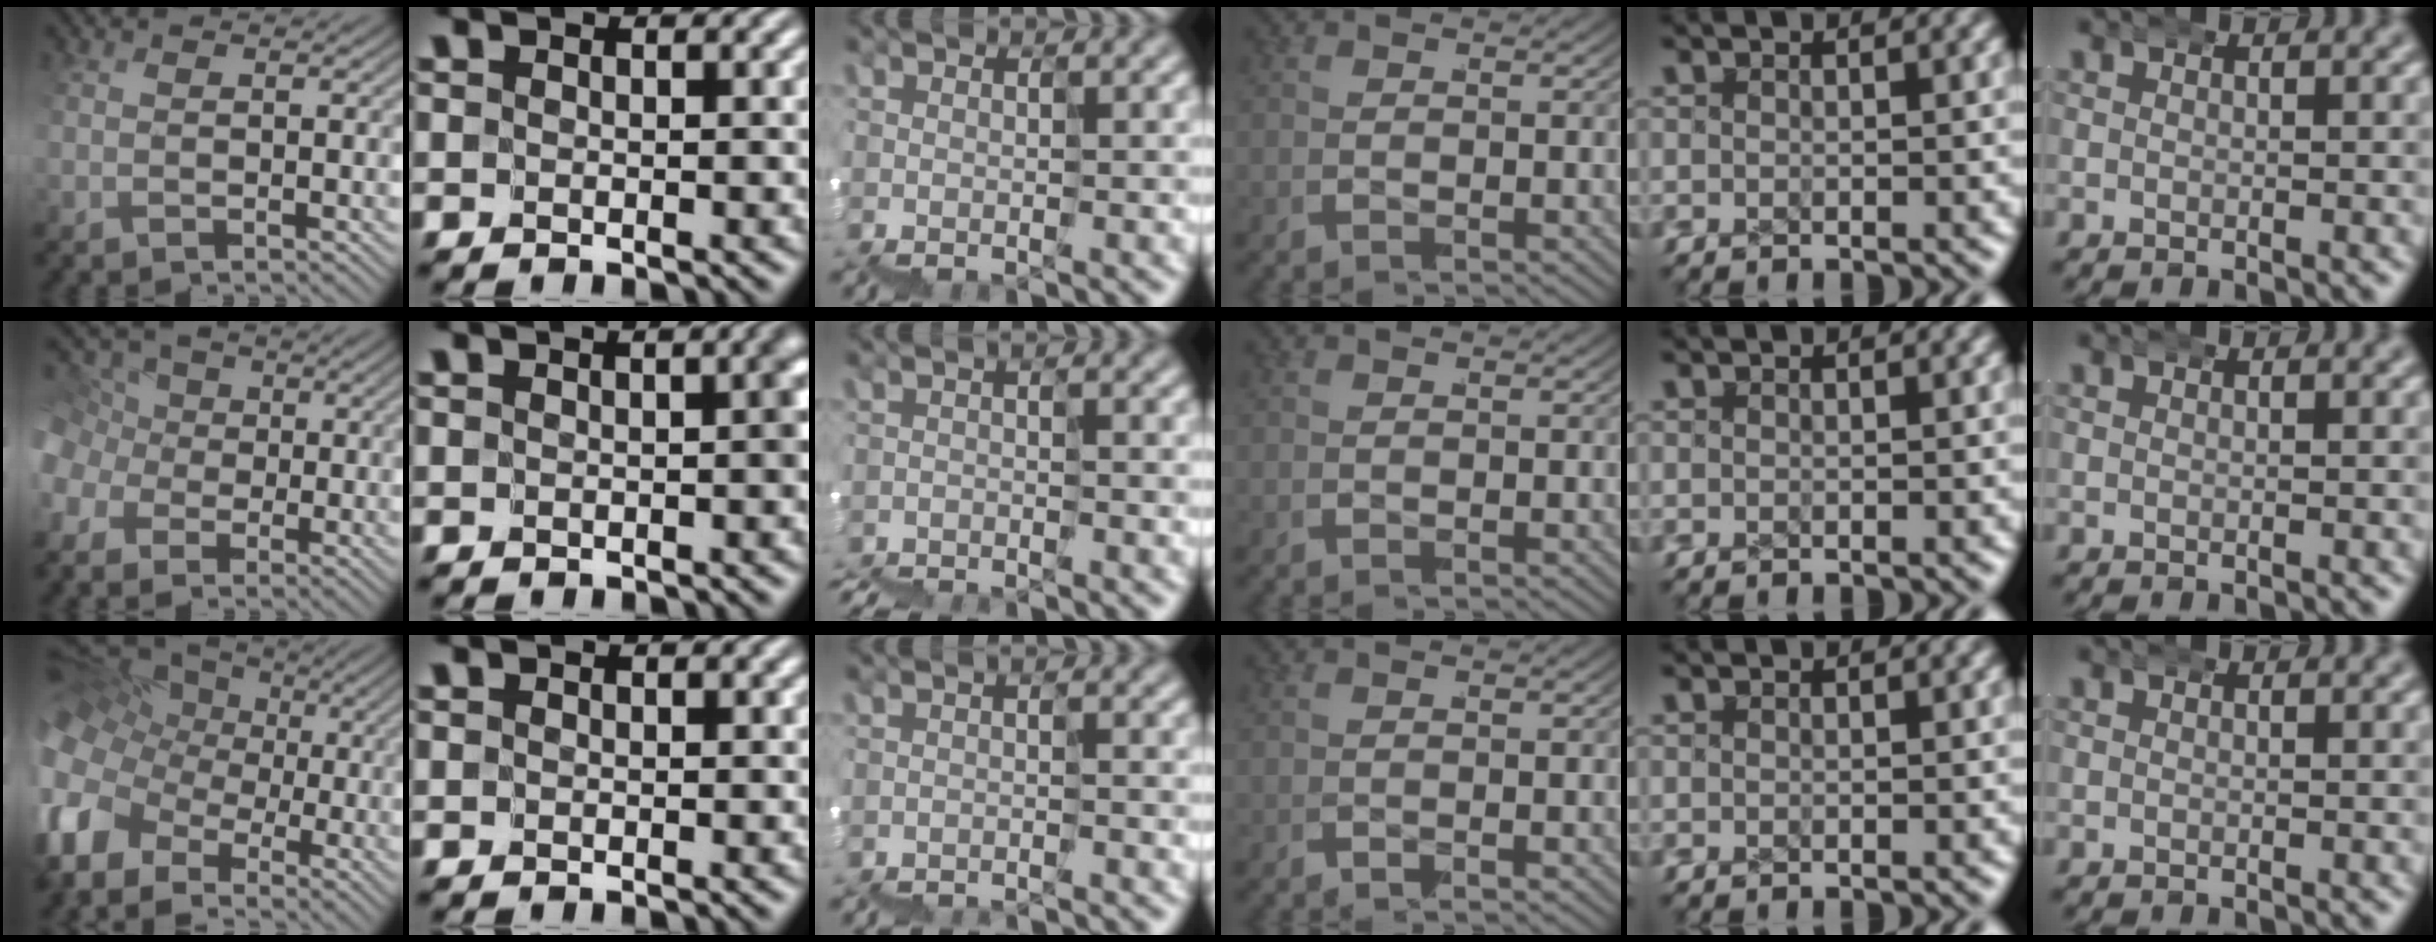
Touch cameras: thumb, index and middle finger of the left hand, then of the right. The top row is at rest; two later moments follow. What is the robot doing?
{"motion": "wrap", "object": "ethernet cable"}